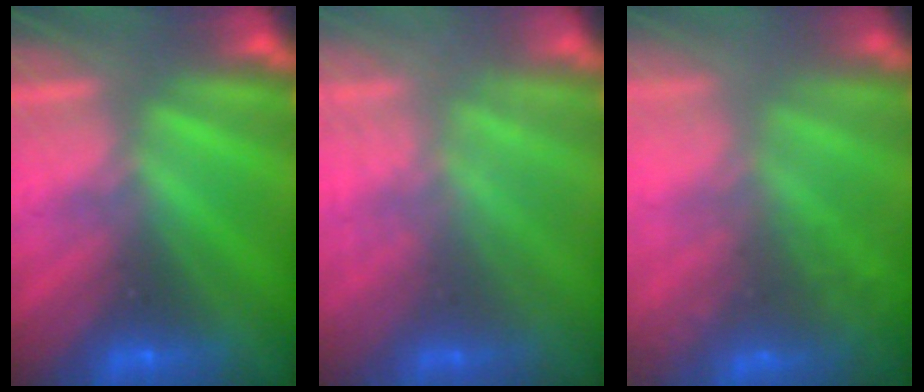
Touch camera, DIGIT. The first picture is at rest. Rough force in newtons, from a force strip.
{"total": 2.1}
{"total": 7.0}